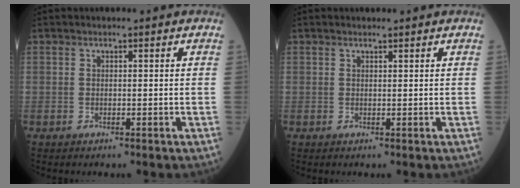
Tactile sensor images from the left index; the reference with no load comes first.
{"total": 0.6, "force": [0.6, 0.1, 0.2], "torque": [-0.011, 0.002, 0.010]}